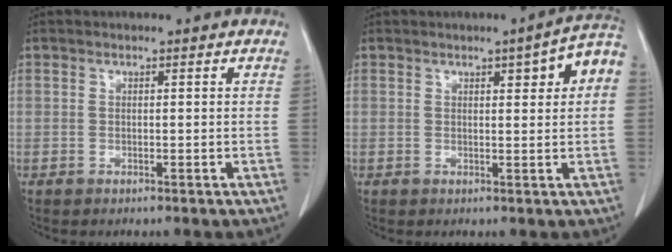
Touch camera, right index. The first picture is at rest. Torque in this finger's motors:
{"motor_torque": [0.64, 0.12, 0.11, 0.03]}